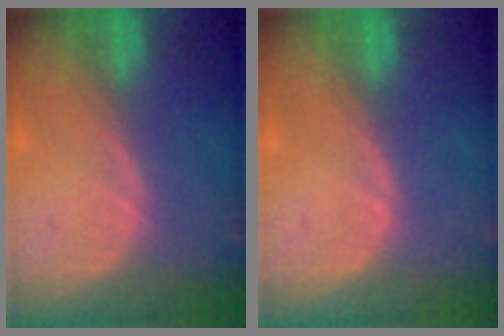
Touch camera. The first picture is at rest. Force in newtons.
{"total": 0.0}